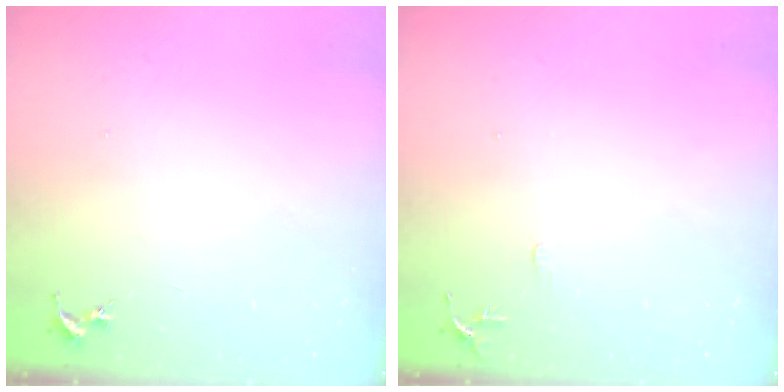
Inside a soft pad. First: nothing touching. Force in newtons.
{"total": 5.3, "press": 5.2, "slide": 0.6}